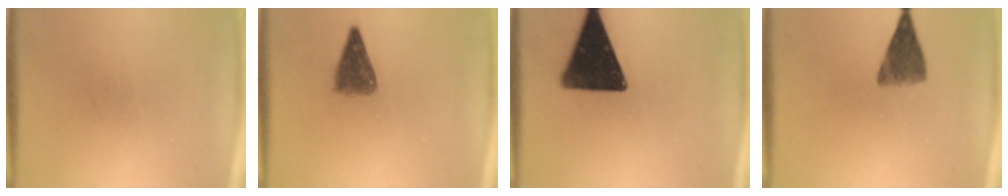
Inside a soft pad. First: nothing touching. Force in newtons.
{"total": 4.7}
{"total": 16.3}
{"total": 6.0}